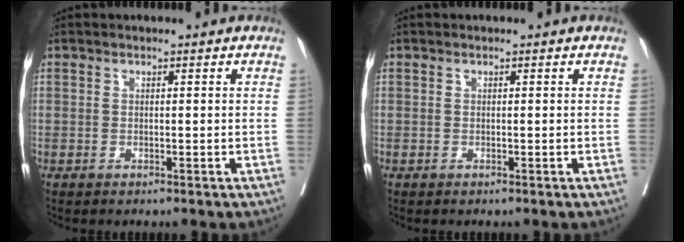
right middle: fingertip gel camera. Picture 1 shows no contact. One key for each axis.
{"total": 0.0}